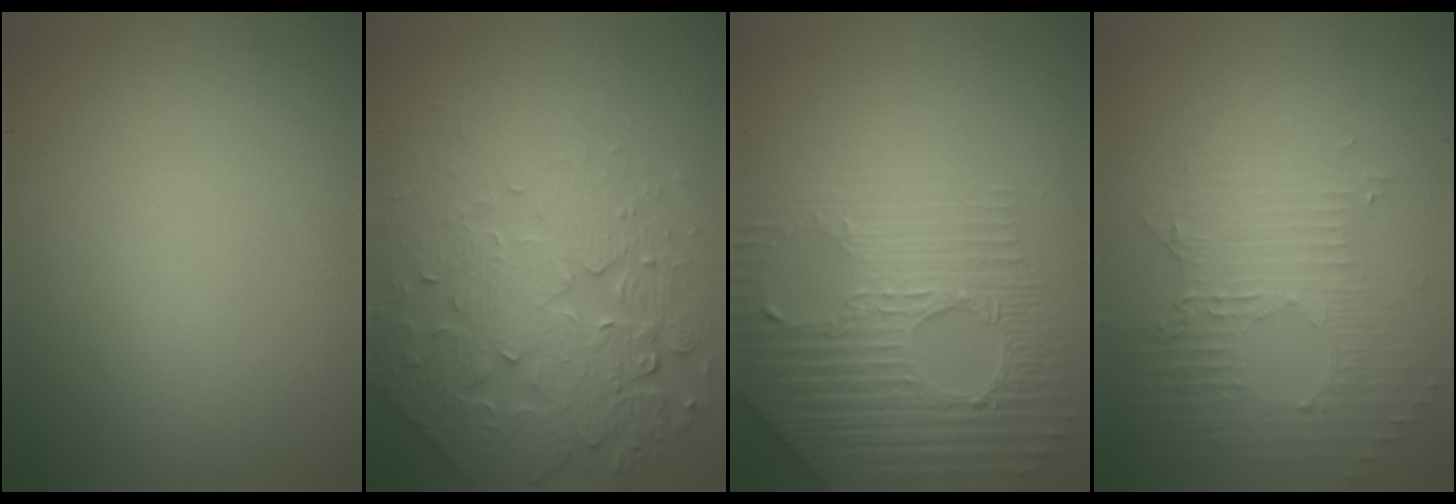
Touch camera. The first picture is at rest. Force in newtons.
{"total": 8.0, "press": 5.7, "slide": 5.5}
{"total": 8.0, "press": 5.7, "slide": 5.6}
{"total": 3.9, "press": 2.9, "slide": 2.6}